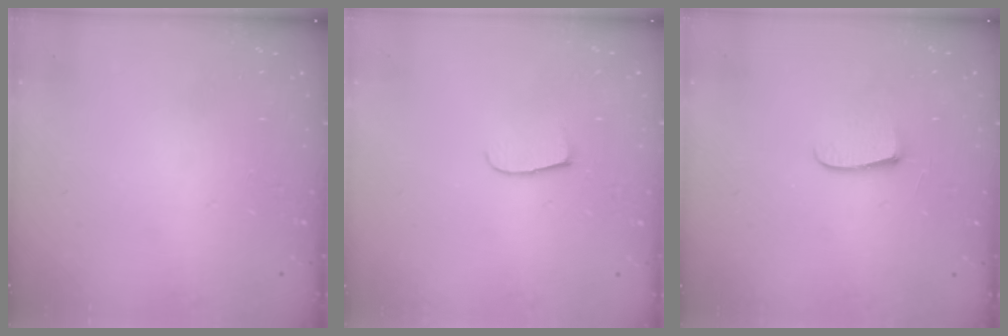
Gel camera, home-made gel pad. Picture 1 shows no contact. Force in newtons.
{"total": 6.2, "press": 6.1, "slide": 0.6}
{"total": 5.9, "press": 5.8, "slide": 0.5}